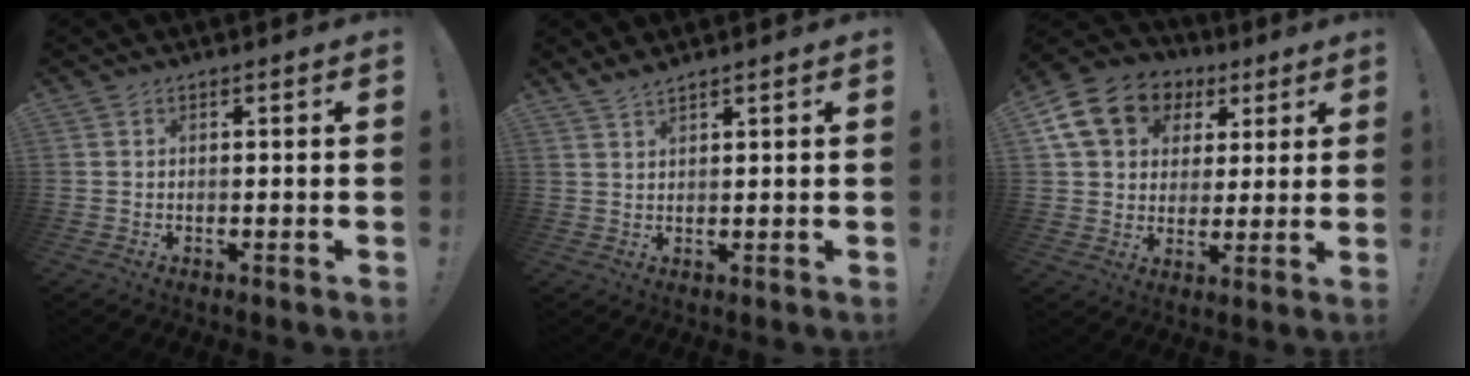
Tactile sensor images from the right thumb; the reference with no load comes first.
{"total": 2.4, "force": [2.2, 0.2, 1.0], "torque": [-0.022, -0.011, 0.039]}
{"total": 16.2, "force": [6.9, 12.3, 8.1], "torque": [-0.121, -0.022, 0.131]}